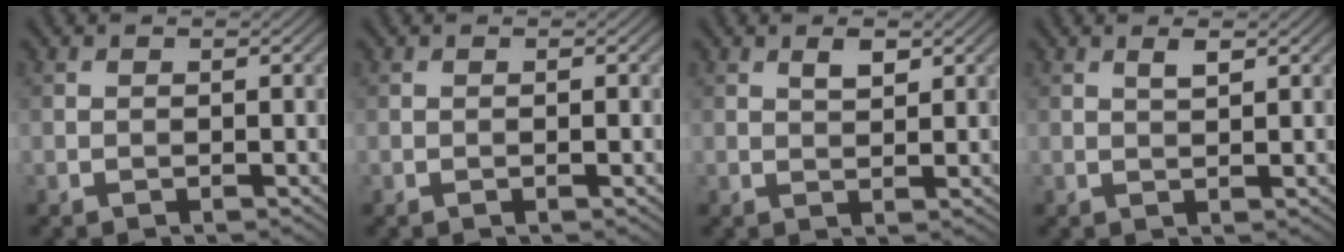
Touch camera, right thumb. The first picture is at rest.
{"total": 0.7, "force": [-0.2, 0.0, 0.7], "torque": [-0.011, 0.000, -0.003]}
{"total": 2.0, "force": [1.1, 0.8, 1.4], "torque": [-0.025, -0.002, 0.022]}
{"total": 1.5, "force": [0.9, 0.3, 1.2], "torque": [-0.026, 0.001, 0.017]}